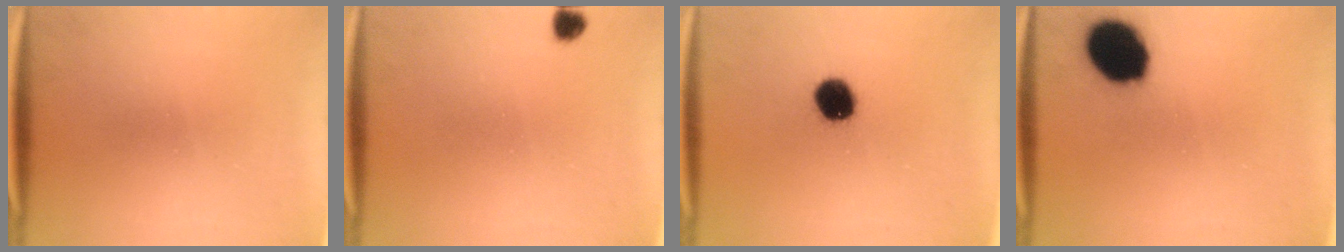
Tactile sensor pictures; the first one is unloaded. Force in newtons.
{"total": 1.8}
{"total": 7.8}
{"total": 14.4}